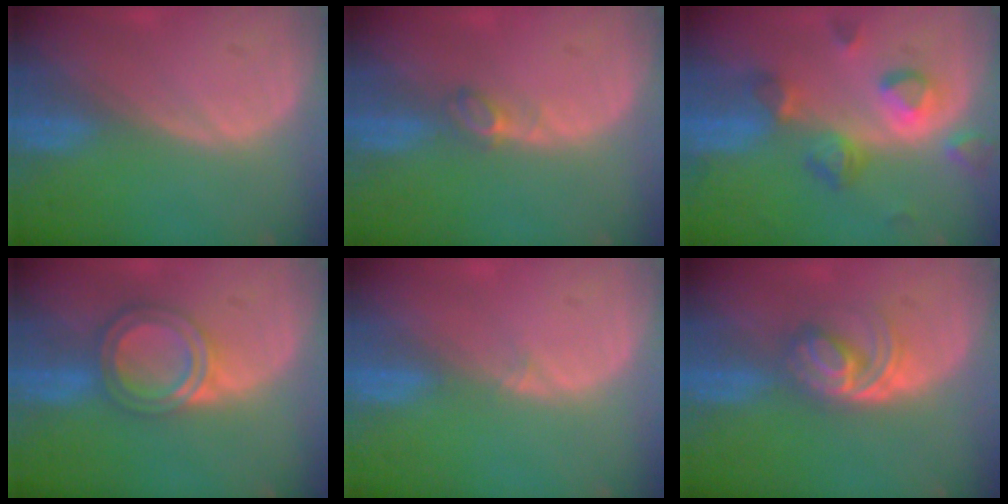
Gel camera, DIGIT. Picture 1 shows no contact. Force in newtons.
{"total": 2.0, "press": 1.9, "slide": 0.4}
{"total": 7.4, "press": 7.3, "slide": 1.2}
{"total": 6.2, "press": 5.4, "slide": 2.9}
{"total": 0.9, "press": 0.5, "slide": 0.7}
{"total": 5.9, "press": 5.1, "slide": 3.0}